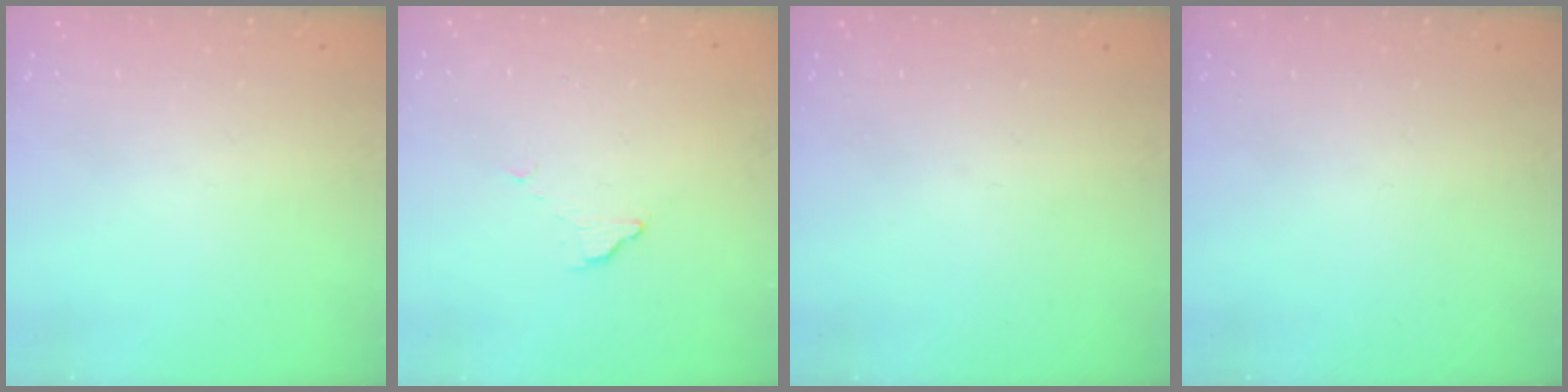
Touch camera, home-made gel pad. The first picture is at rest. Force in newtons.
{"total": 4.3, "press": 4.3, "slide": 0.2}
{"total": 0.0}
{"total": 0.0}